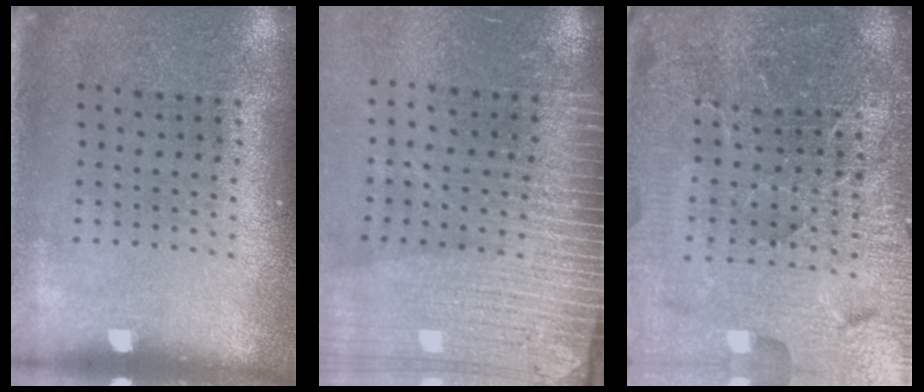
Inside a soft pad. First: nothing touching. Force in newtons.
{"total": 3.7, "press": 3.3, "slide": 1.6}
{"total": 5.8, "press": 5.3, "slide": 2.5}